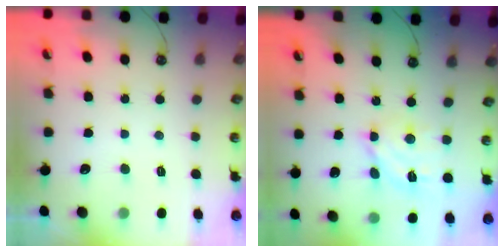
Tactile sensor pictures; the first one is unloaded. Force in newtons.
{"total": 11.2, "press": 11.1, "slide": 1.6}